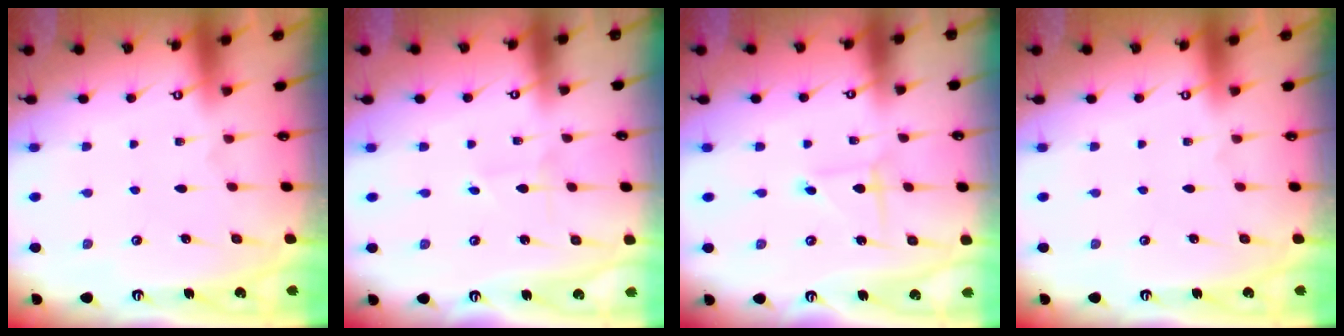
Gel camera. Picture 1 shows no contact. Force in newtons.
{"total": 0.7, "press": 0.7, "slide": 0.0}
{"total": 1.5, "press": 1.5, "slide": 0.1}
{"total": 0.0}